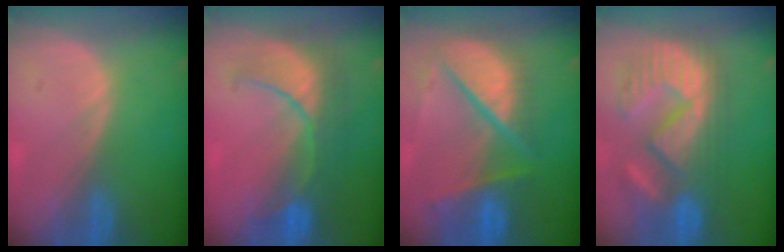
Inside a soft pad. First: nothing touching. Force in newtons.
{"total": 8.1, "press": 8.1, "slide": 0.7}
{"total": 11.0, "press": 9.1, "slide": 6.2}
{"total": 11.3, "press": 10.9, "slide": 3.2}